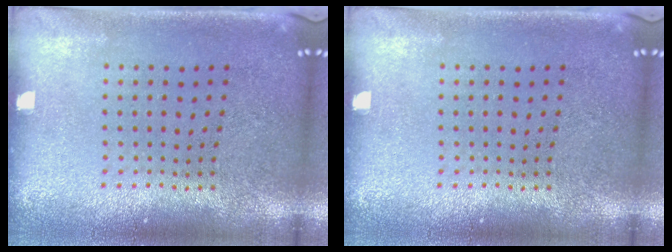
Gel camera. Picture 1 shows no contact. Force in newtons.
{"total": 0.0}